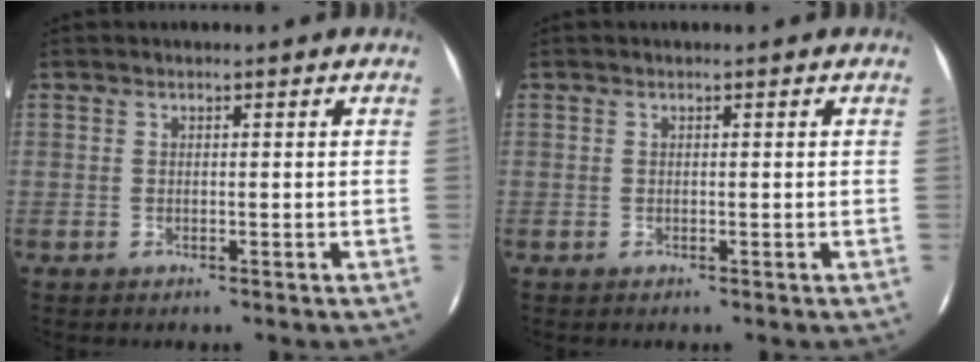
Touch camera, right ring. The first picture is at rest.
{"total": 0.0}